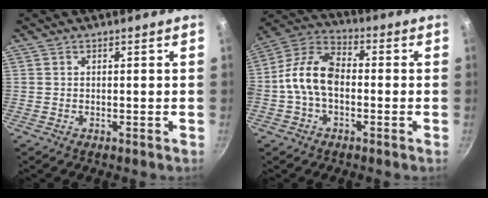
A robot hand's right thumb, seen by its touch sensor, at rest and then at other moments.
{"total": 11.5, "force": [-1.3, 7.2, 8.9], "torque": [-0.157, 0.041, -0.046]}